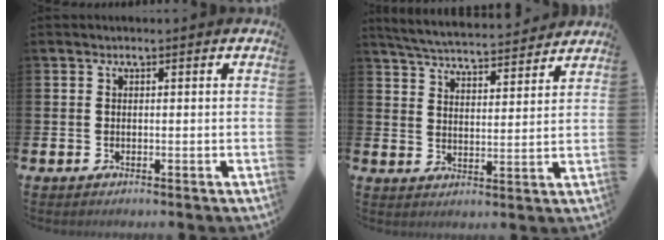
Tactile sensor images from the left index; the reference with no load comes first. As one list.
[{"total": 5.5, "force": [5.4, 0.5, 0.8], "torque": [-0.044, -0.036, 0.096]}]